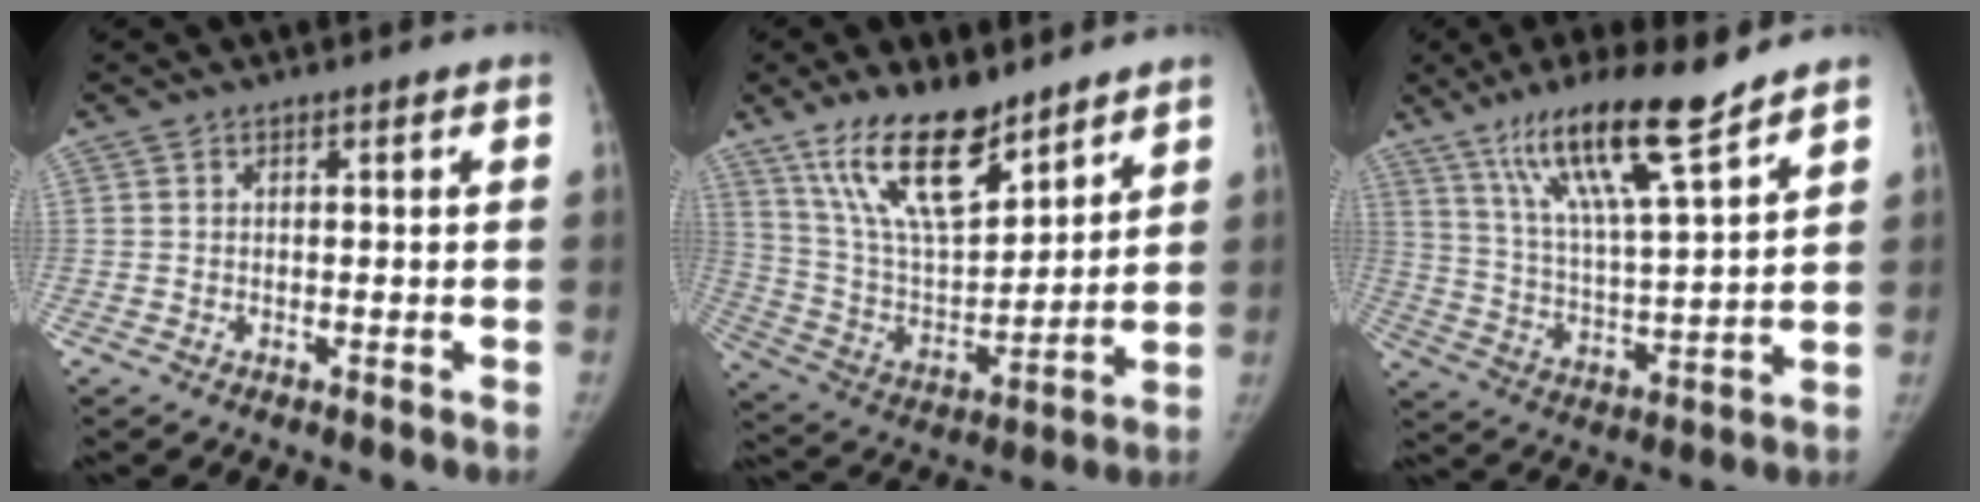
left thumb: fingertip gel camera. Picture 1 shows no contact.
{"total": 18.4, "force": [12.6, 7.1, 11.3], "torque": [-0.161, -0.069, 0.241]}
{"total": 16.2, "force": [11.5, 1.8, 11.4], "torque": [-0.187, -0.058, 0.208]}